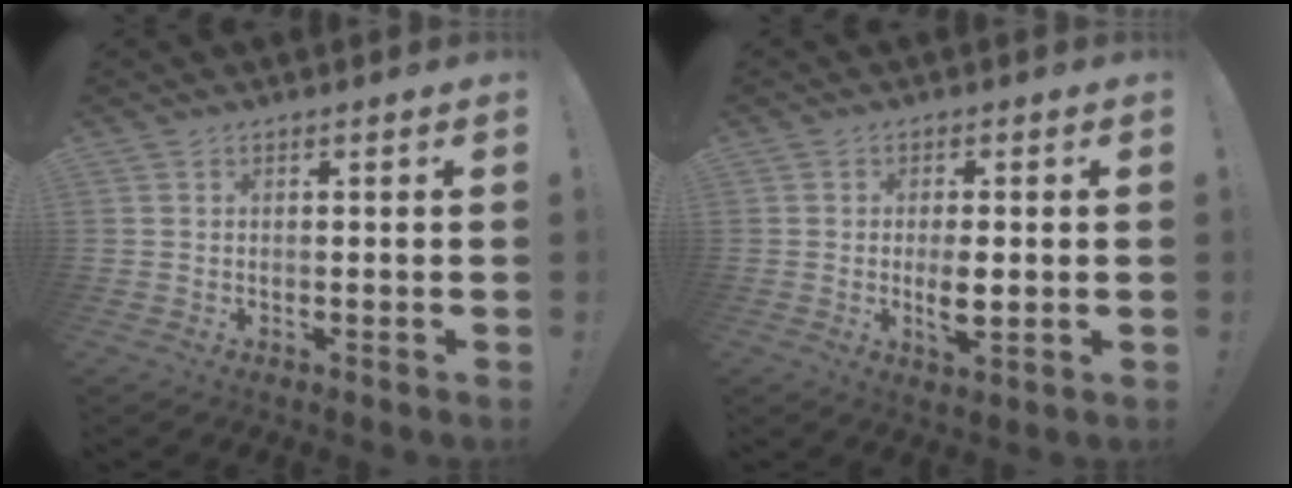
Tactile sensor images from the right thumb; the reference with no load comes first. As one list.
[{"total": 5.6, "force": [-0.7, 2.0, 5.2], "torque": [-0.100, -0.009, -0.014]}]